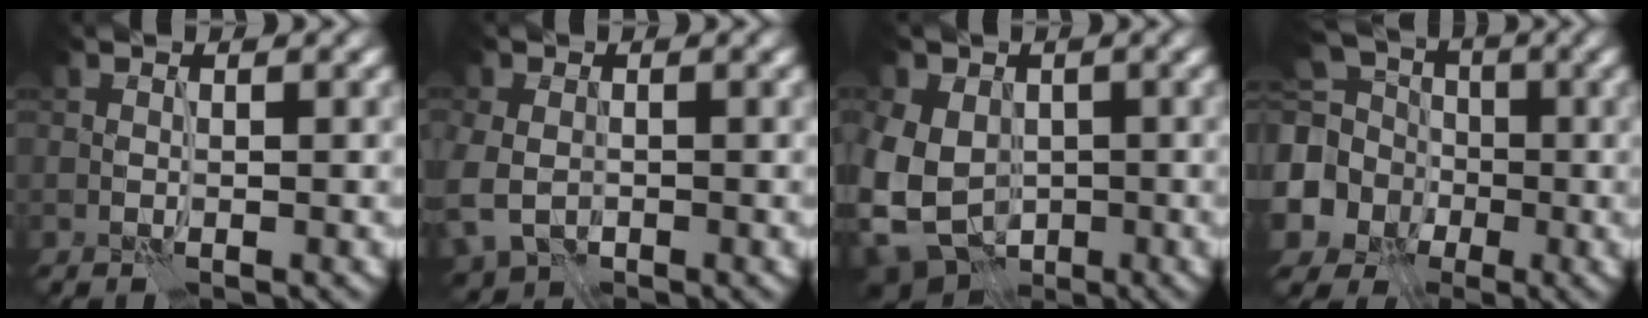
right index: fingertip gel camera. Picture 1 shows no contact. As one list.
[{"total": 5.0, "force": [-1.0, 3.8, 3.1], "torque": [-0.089, -0.015, -0.014]}, {"total": 10.0, "force": [-1.2, 8.0, 5.9], "torque": [-0.118, -0.013, -0.037]}, {"total": 9.0, "force": [-0.5, 8.1, 4.0], "torque": [-0.107, -0.018, -0.037]}]